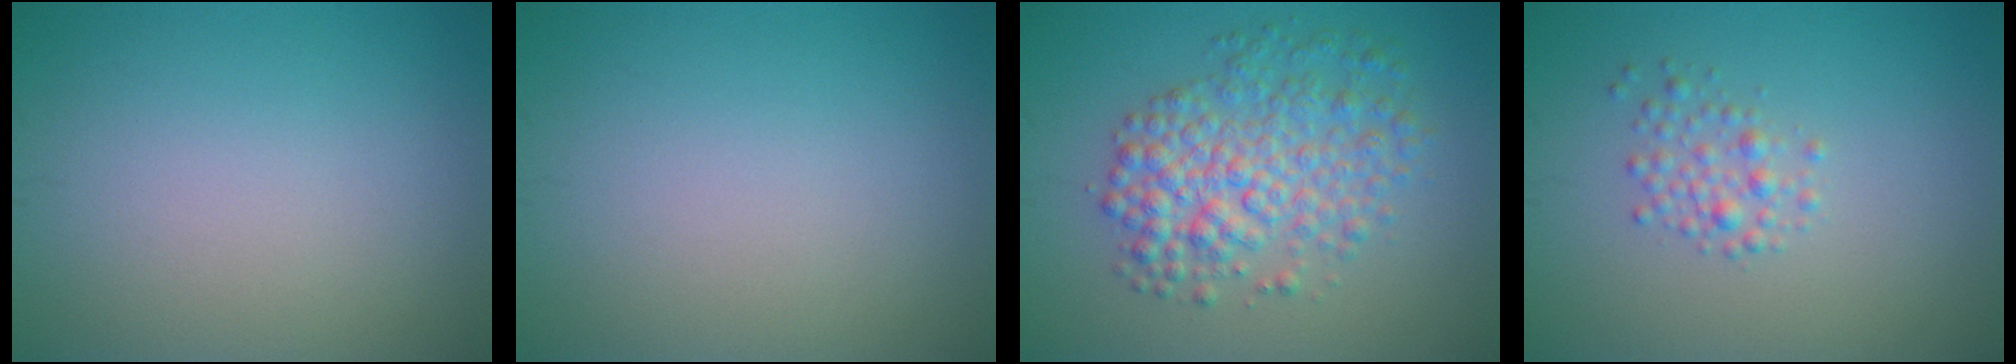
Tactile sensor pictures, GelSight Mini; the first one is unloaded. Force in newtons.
{"total": 0.0}
{"total": 5.6, "press": 5.6, "slide": 0.1}
{"total": 1.8, "press": 1.8, "slide": 0.0}